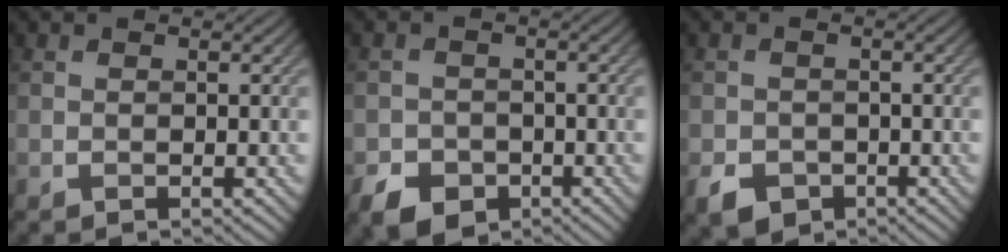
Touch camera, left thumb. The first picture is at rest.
{"total": 4.2, "force": [-2.5, 3.0, 1.6], "torque": [-0.031, -0.009, -0.049]}
{"total": 3.4, "force": [-1.9, 2.5, 1.4], "torque": [-0.028, -0.012, -0.039]}